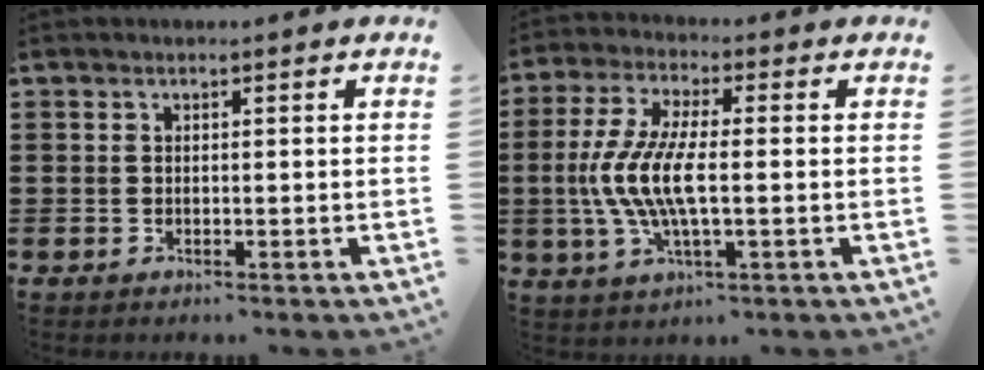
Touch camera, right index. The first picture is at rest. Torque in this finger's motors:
{"motor_torque": [2.14, 0.00, 1.05, 0.21]}